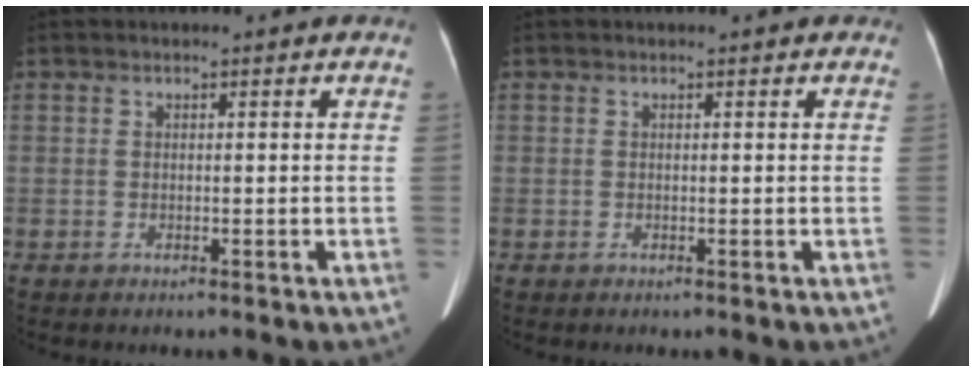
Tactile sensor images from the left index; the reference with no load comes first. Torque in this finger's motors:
{"motor_torque": [0.08, -0.27, 0.00, -0.08]}